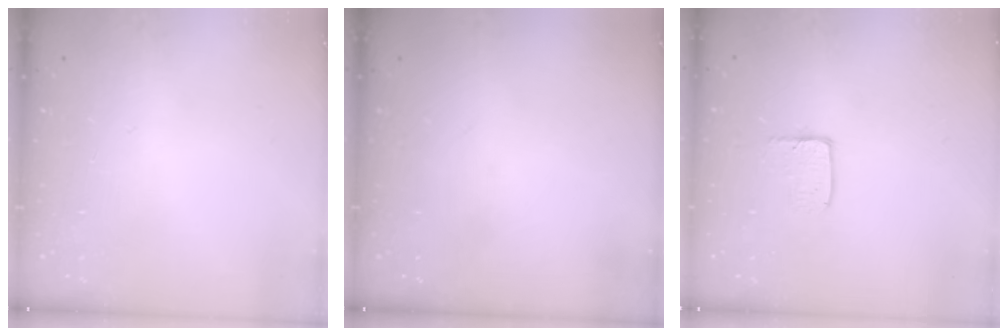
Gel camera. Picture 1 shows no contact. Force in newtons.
{"total": 0.0}
{"total": 4.0, "press": 4.0, "slide": 0.4}